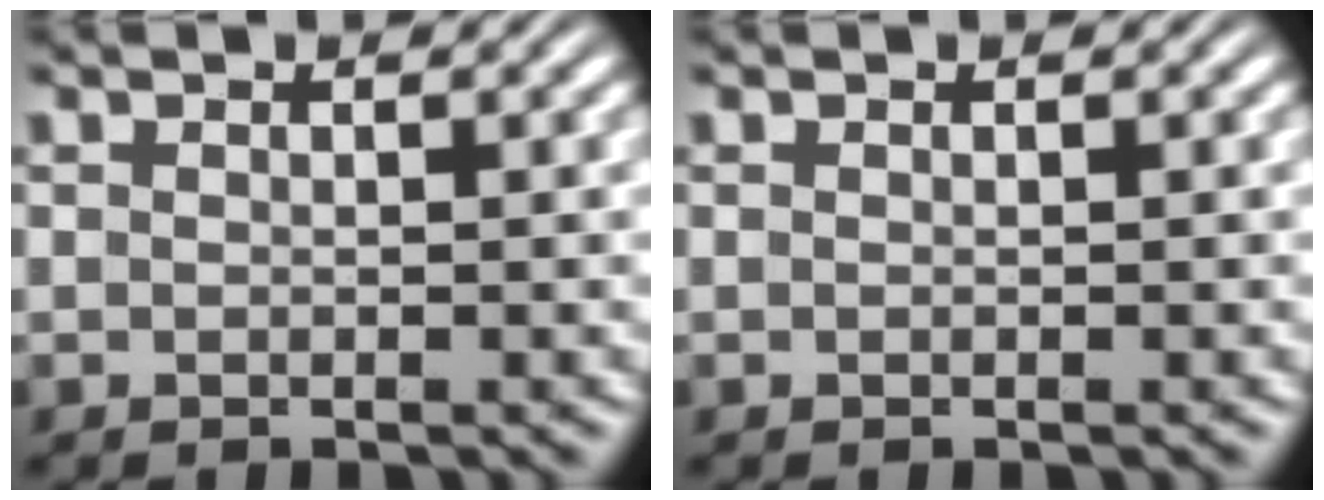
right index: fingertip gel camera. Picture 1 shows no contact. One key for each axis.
{"total": 0.0}